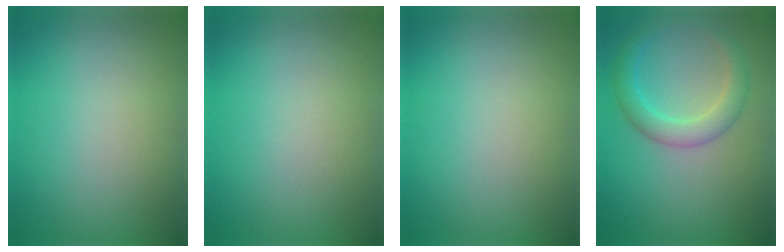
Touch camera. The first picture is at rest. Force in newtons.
{"total": 0.0}
{"total": 0.0}
{"total": 3.3, "press": 3.3, "slide": 0.1}